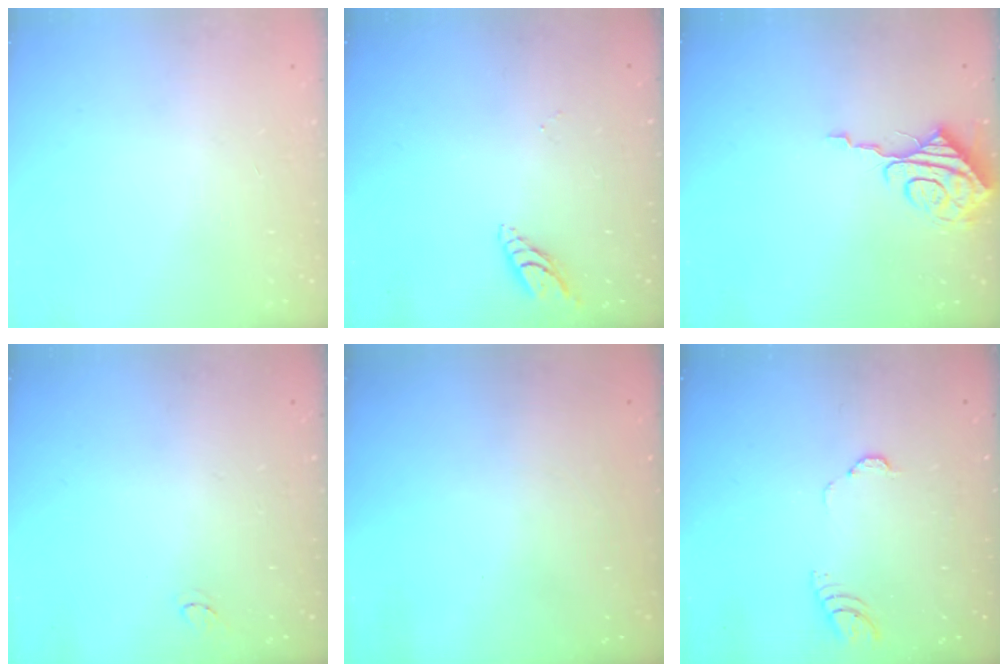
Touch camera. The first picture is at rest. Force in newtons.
{"total": 7.1, "press": 7.1, "slide": 0.6}
{"total": 11.6, "press": 11.5, "slide": 1.1}
{"total": 2.9, "press": 2.9, "slide": 0.3}
{"total": 0.7, "press": 0.4, "slide": 0.5}
{"total": 3.3, "press": 3.3, "slide": 0.3}